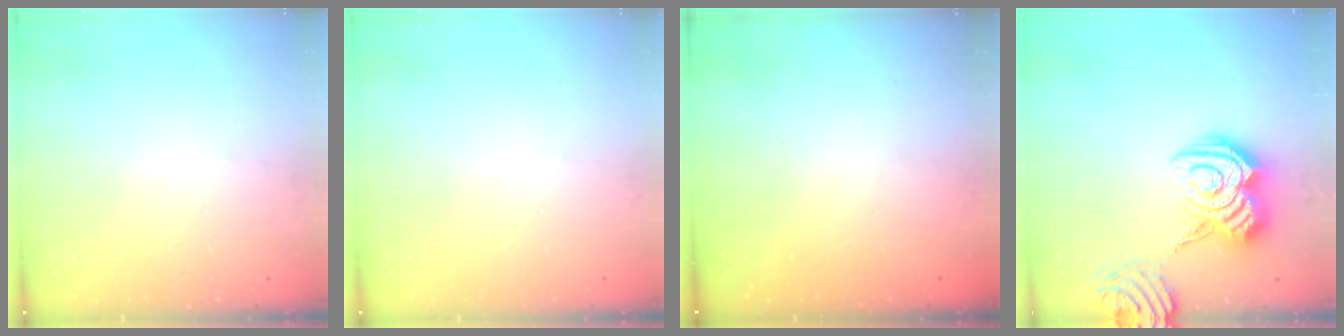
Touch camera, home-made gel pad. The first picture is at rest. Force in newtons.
{"total": 0.0}
{"total": 2.3, "press": 2.2, "slide": 0.7}
{"total": 17.5, "press": 17.4, "slide": 1.6}